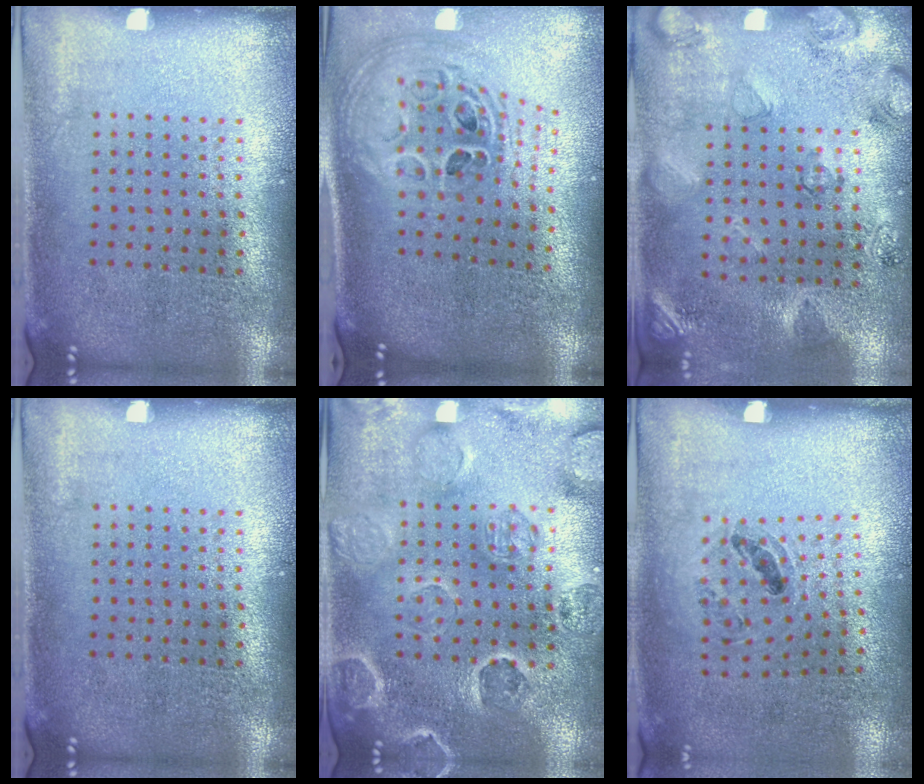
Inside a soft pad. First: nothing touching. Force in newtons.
{"total": 1.7, "press": 1.5, "slide": 0.9}
{"total": 2.6, "press": 1.7, "slide": 1.9}
{"total": 0.0}
{"total": 2.6, "press": 2.5, "slide": 0.6}
{"total": 1.0, "press": 0.8, "slide": 0.5}